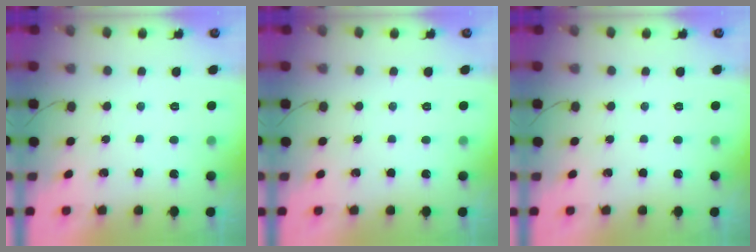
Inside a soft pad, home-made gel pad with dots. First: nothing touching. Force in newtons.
{"total": 0.0}
{"total": 0.0}